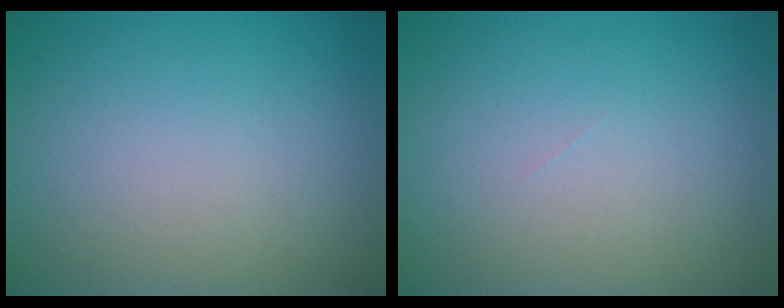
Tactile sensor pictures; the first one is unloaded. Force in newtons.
{"total": 0.0}